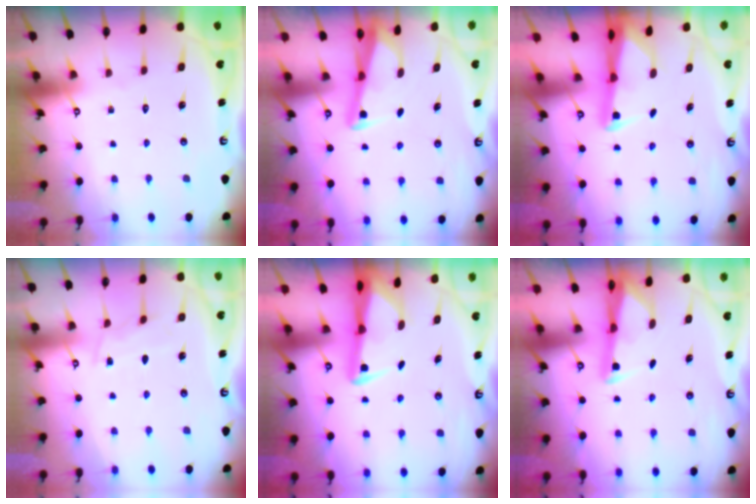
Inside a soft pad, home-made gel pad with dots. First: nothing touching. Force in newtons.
{"total": 2.9, "press": 2.9, "slide": 0.3}
{"total": 2.6, "press": 2.6, "slide": 0.5}
{"total": 5.3, "press": 5.3, "slide": 0.4}
{"total": 3.0, "press": 3.0, "slide": 0.7}
{"total": 3.0, "press": 2.9, "slide": 0.4}